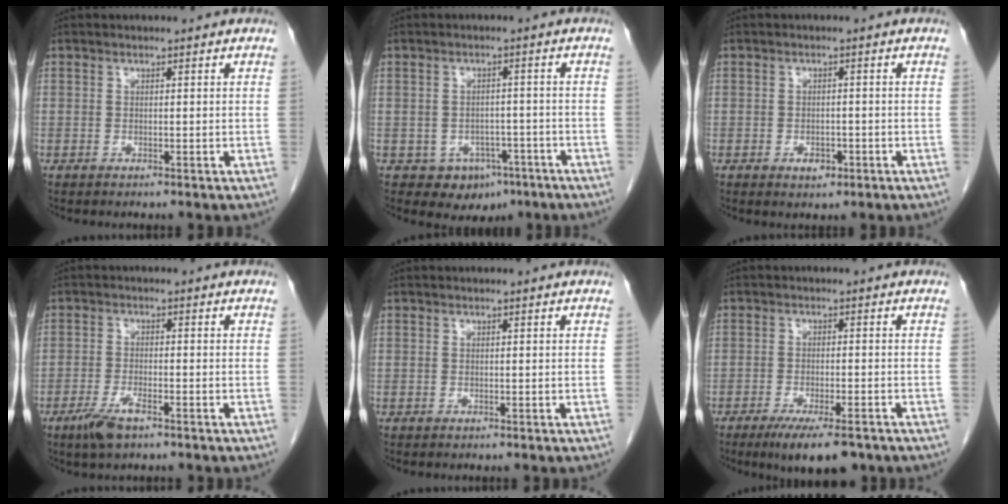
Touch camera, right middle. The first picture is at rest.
{"total": 5.7, "force": [-3.1, 4.4, 1.7], "torque": [-0.017, 0.010, -0.032]}
{"total": 2.3, "force": [-1.2, 1.5, 1.4], "torque": [-0.019, 0.003, -0.009]}
{"total": 4.2, "force": [-2.7, 0.9, 3.0], "torque": [-0.069, -0.006, -0.049]}
{"total": 0.0}
{"total": 8.3, "force": [-6.0, 1.8, 5.5], "torque": [-0.081, -0.014, -0.090]}